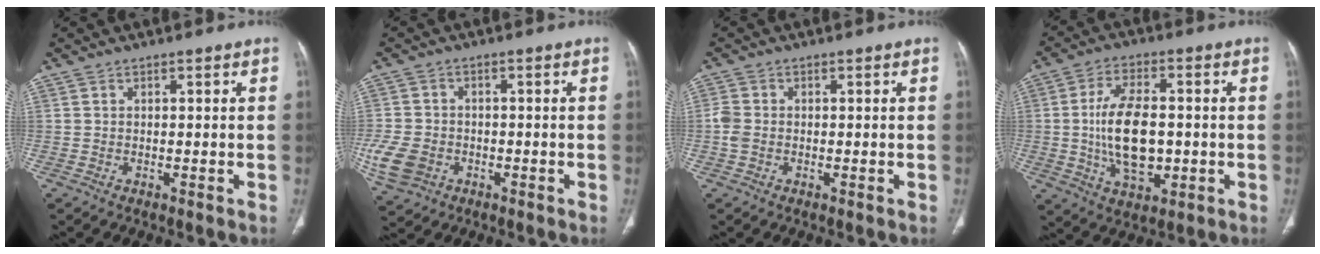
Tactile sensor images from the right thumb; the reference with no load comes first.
{"total": 8.3, "force": [-2.7, 6.5, 4.4], "torque": [-0.100, 0.010, -0.043]}
{"total": 2.6, "force": [-0.5, 2.0, 1.7], "torque": [-0.045, 0.003, -0.012]}
{"total": 13.4, "force": [-0.7, 7.2, 11.2], "torque": [-0.196, 0.001, -0.005]}